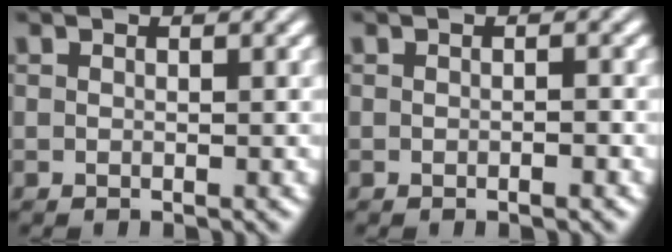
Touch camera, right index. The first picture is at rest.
{"total": 0.6, "force": [-0.5, 0.0, 0.4], "torque": [-0.005, 0.004, -0.011]}